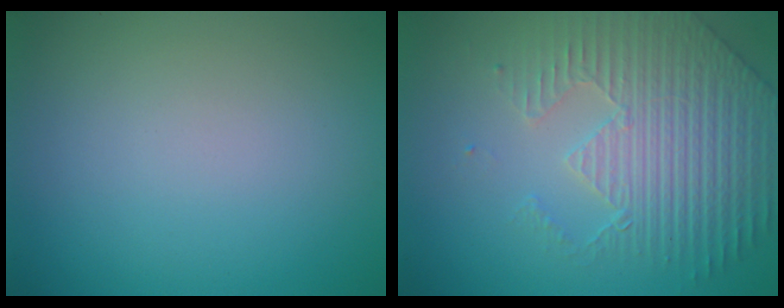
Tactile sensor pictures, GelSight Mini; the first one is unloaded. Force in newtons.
{"total": 4.2, "press": 4.1, "slide": 1.0}